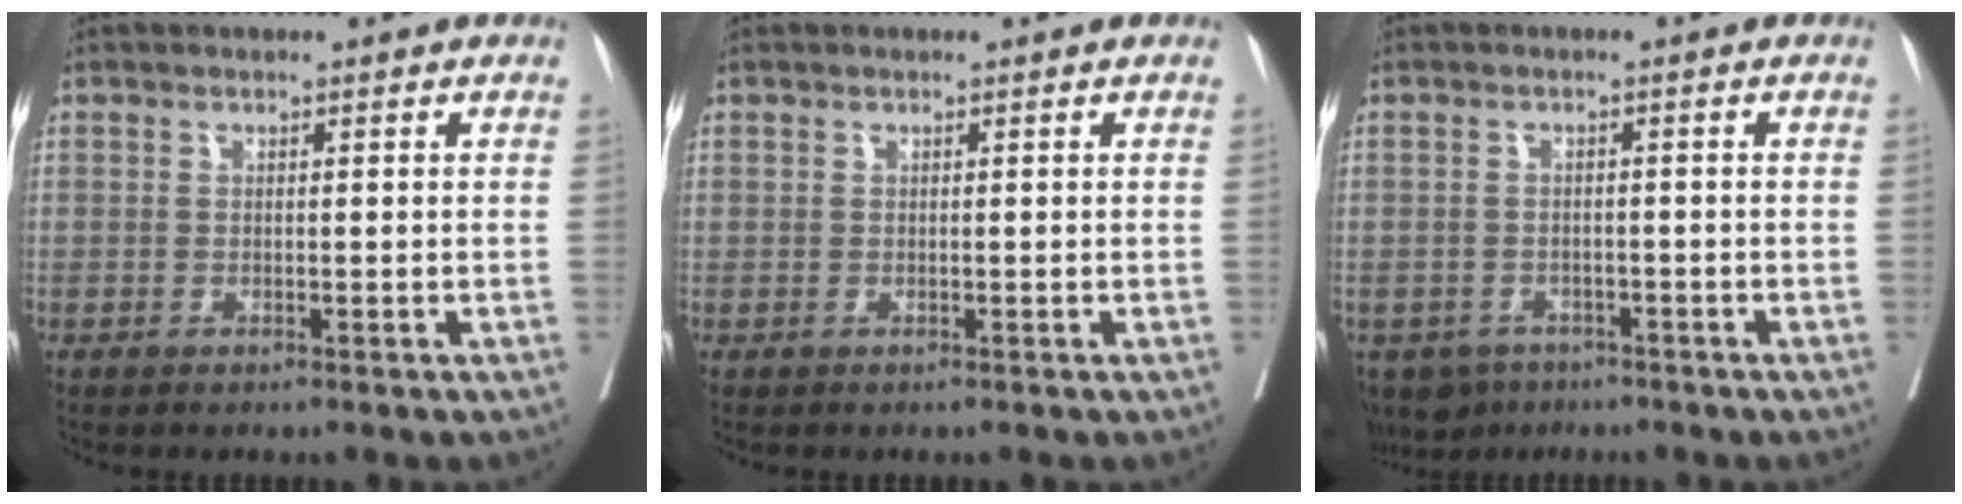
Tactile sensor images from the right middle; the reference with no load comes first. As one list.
[{"total": 0.0}, {"total": 5.3, "force": [-3.8, 3.5, 1.3], "torque": [-0.017, 0.000, -0.056]}]